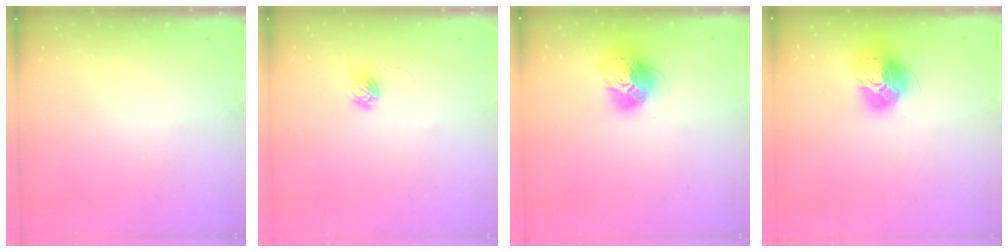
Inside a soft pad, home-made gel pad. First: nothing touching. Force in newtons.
{"total": 3.7, "press": 3.7, "slide": 0.3}
{"total": 15.0, "press": 14.9, "slide": 1.5}
{"total": 14.8, "press": 14.8, "slide": 1.6}